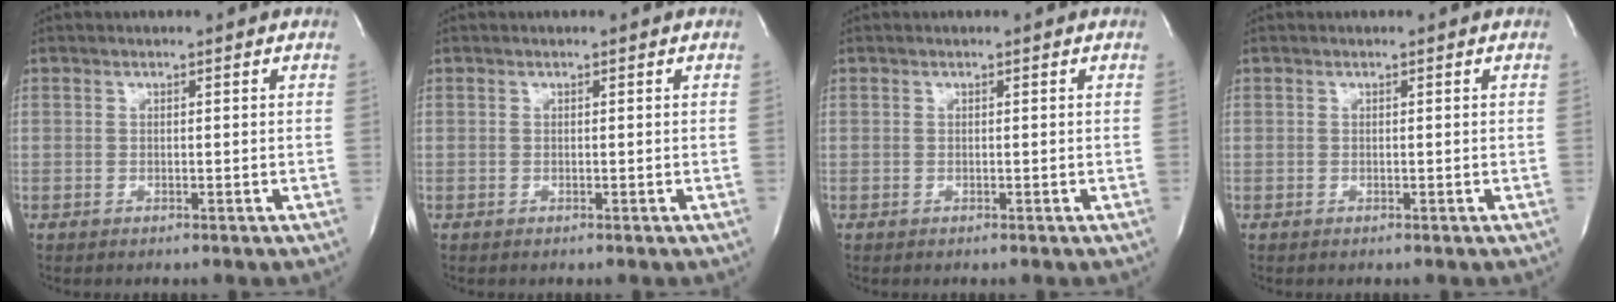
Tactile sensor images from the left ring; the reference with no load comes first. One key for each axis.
{"total": 0.0}
{"total": 0.0}
{"total": 0.0}